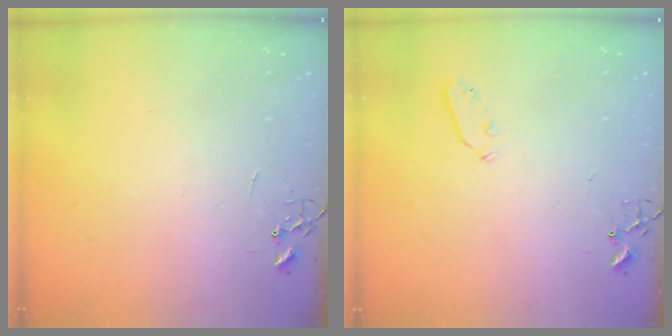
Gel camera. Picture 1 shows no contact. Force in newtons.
{"total": 3.1, "press": 3.0, "slide": 0.4}